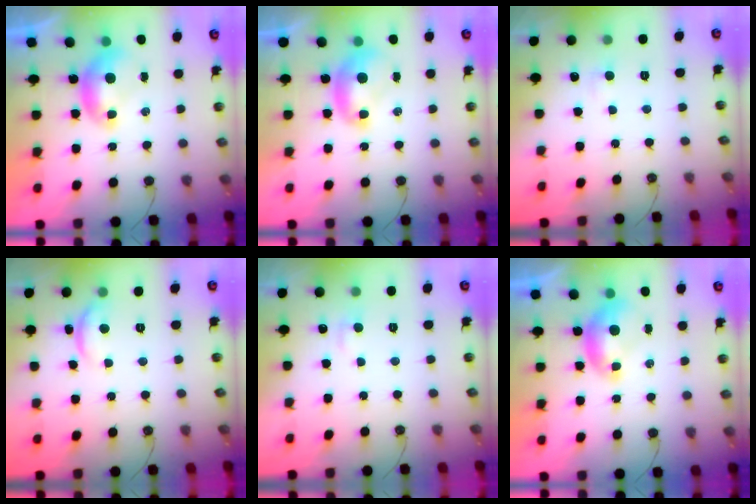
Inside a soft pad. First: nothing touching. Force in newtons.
{"total": 1.5, "press": 1.5, "slide": 0.1}
{"total": 1.5, "press": 1.4, "slide": 0.6}
{"total": 2.6, "press": 2.6, "slide": 0.5}
{"total": 1.4, "press": 1.2, "slide": 0.7}
{"total": 0.0}